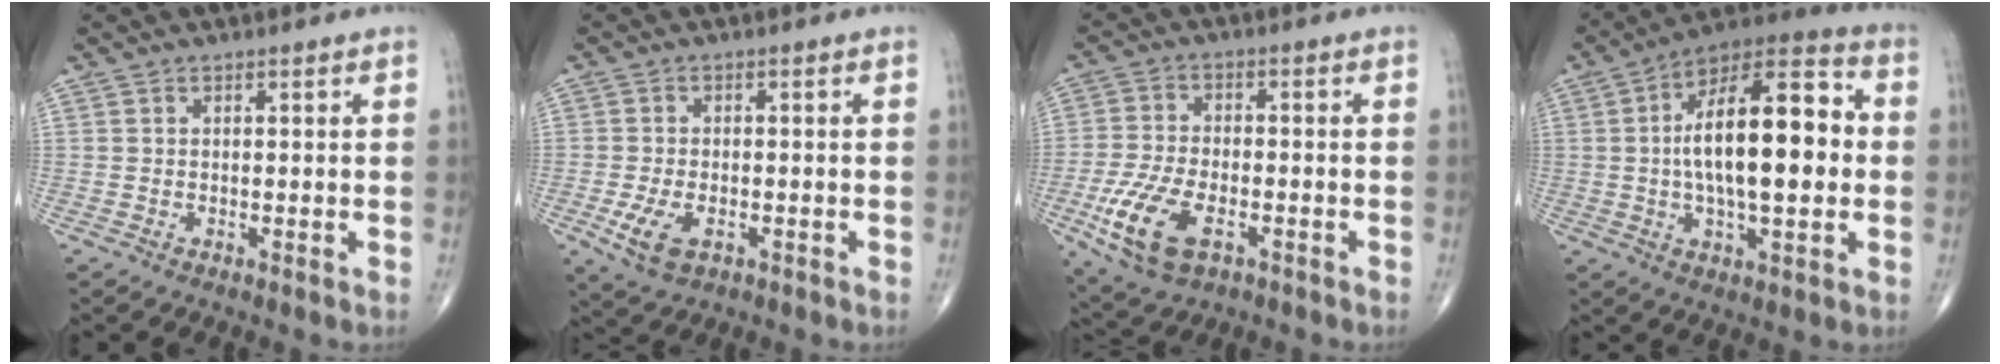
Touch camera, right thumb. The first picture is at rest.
{"total": 5.9, "force": [-2.2, 3.2, 4.4], "torque": [-0.091, -0.001, -0.033]}
{"total": 11.9, "force": [-4.7, 6.1, 9.1], "torque": [-0.188, 0.004, -0.083]}
{"total": 21.0, "force": [0.6, 8.4, 19.2], "torque": [-0.299, 0.027, 0.001]}